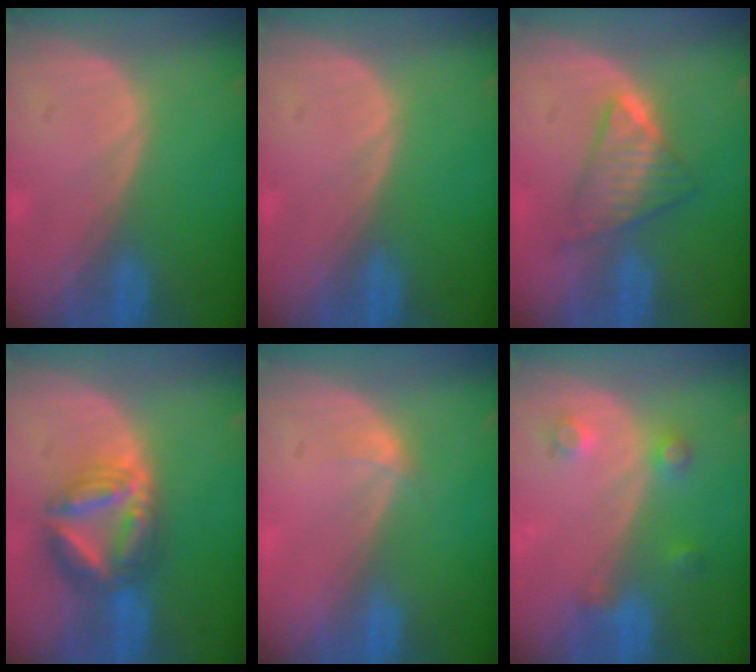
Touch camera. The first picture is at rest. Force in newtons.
{"total": 0.0}
{"total": 5.9, "press": 5.8, "slide": 0.8}
{"total": 7.6, "press": 7.6, "slide": 0.8}
{"total": 1.0, "press": 1.0, "slide": 0.1}
{"total": 3.7, "press": 3.4, "slide": 1.4}